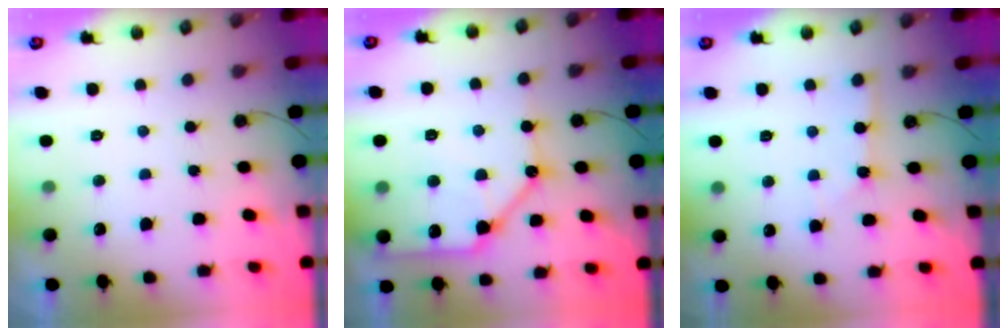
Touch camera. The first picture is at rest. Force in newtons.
{"total": 14.2, "press": 14.1, "slide": 2.1}
{"total": 1.0, "press": 1.0, "slide": 0.2}